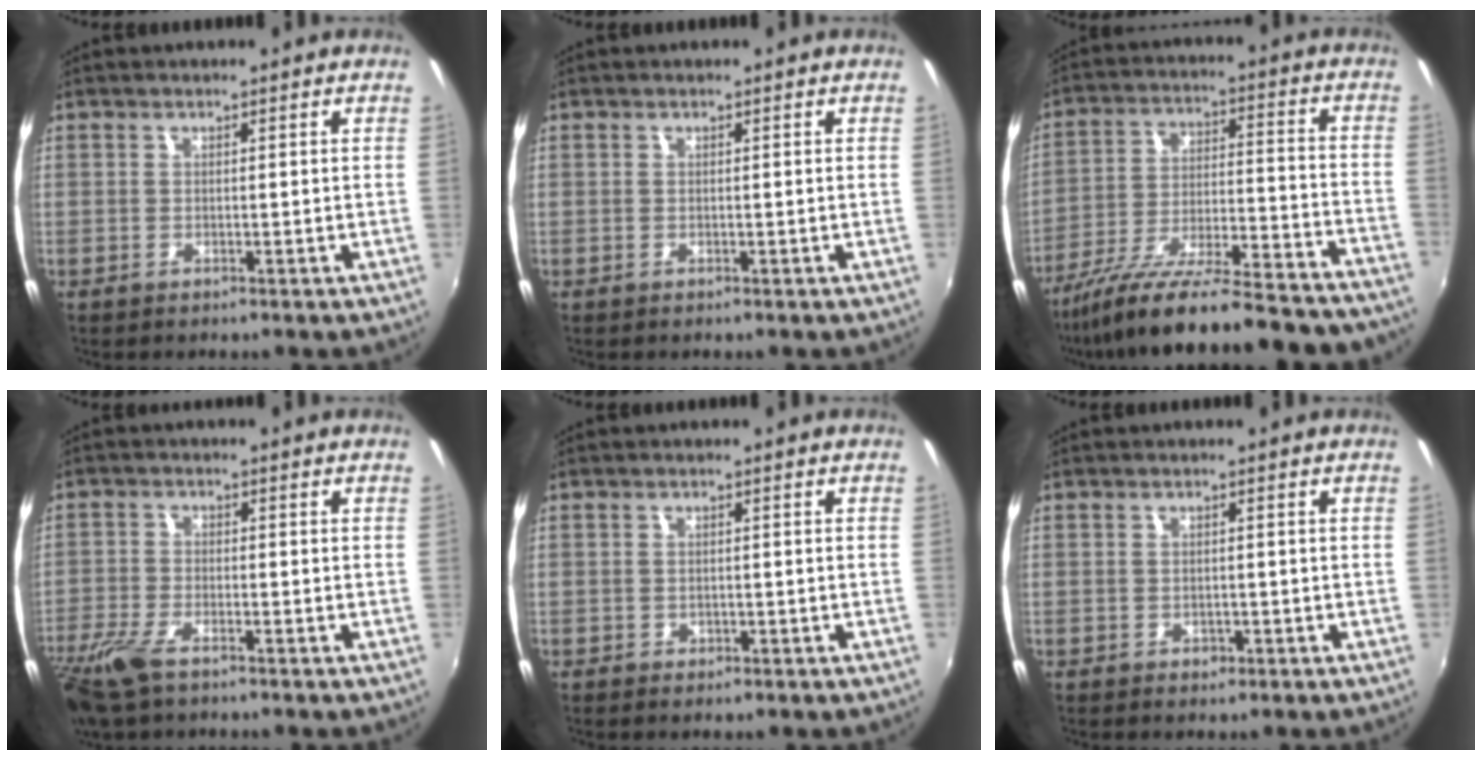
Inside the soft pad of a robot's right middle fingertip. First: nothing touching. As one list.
[{"total": 0.0}, {"total": 28.5, "force": [-24.9, 3.8, 13.3], "torque": [-0.220, -0.067, -0.357]}, {"total": 9.0, "force": [-6.5, 2.8, 5.6], "torque": [-0.144, -0.029, -0.133]}, {"total": 1.3, "force": [-0.7, 1.0, 0.4], "torque": [-0.009, -0.004, -0.009]}, {"total": 1.5, "force": [-0.8, 1.2, 0.5], "torque": [-0.010, -0.003, -0.009]}]